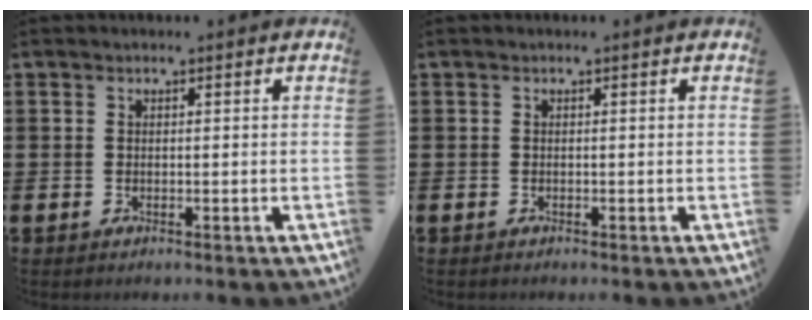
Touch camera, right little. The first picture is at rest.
{"total": 0.0}